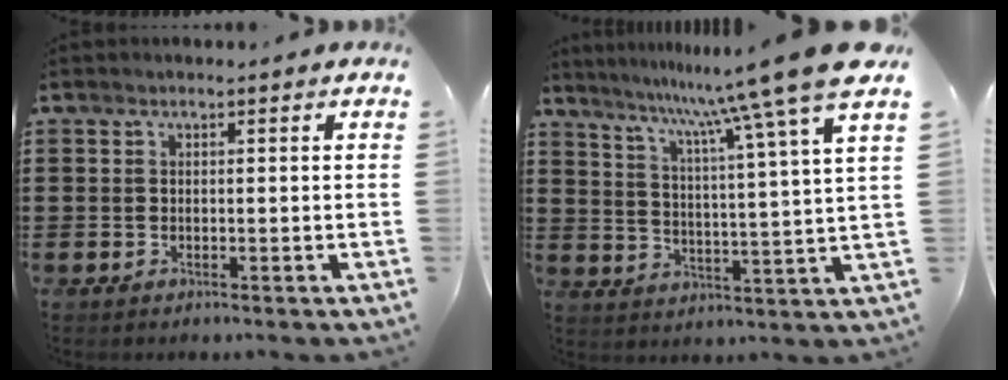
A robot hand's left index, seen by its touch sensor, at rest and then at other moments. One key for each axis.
{"total": 12.1, "fx": 9.9, "fy": -2.0, "fz": 6.6, "tx": -0.150, "ty": -0.065, "tz": 0.153}